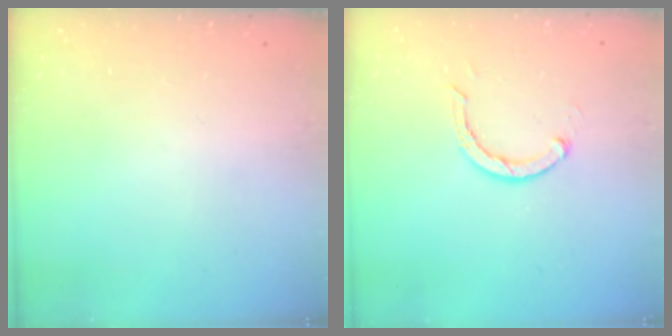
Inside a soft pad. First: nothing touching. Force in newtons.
{"total": 2.9, "press": 2.9, "slide": 0.4}